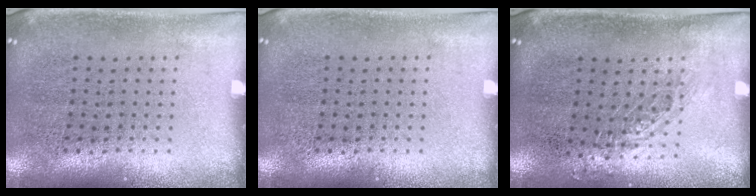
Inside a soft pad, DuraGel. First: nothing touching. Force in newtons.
{"total": 0.0}
{"total": 0.8, "press": 0.8, "slide": 0.2}